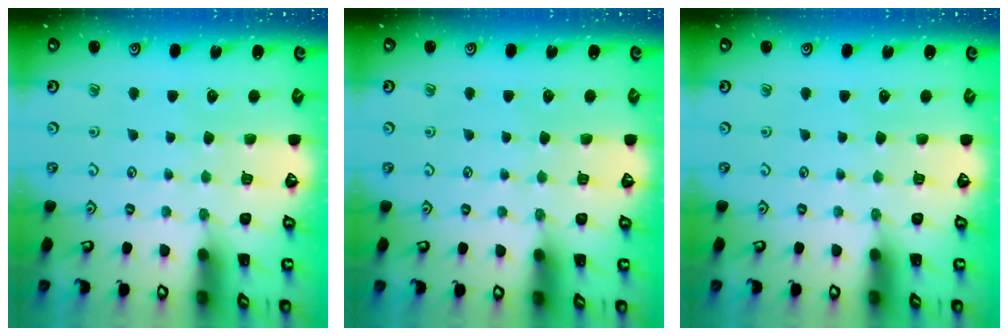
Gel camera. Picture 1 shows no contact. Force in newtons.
{"total": 0.0}
{"total": 0.0}